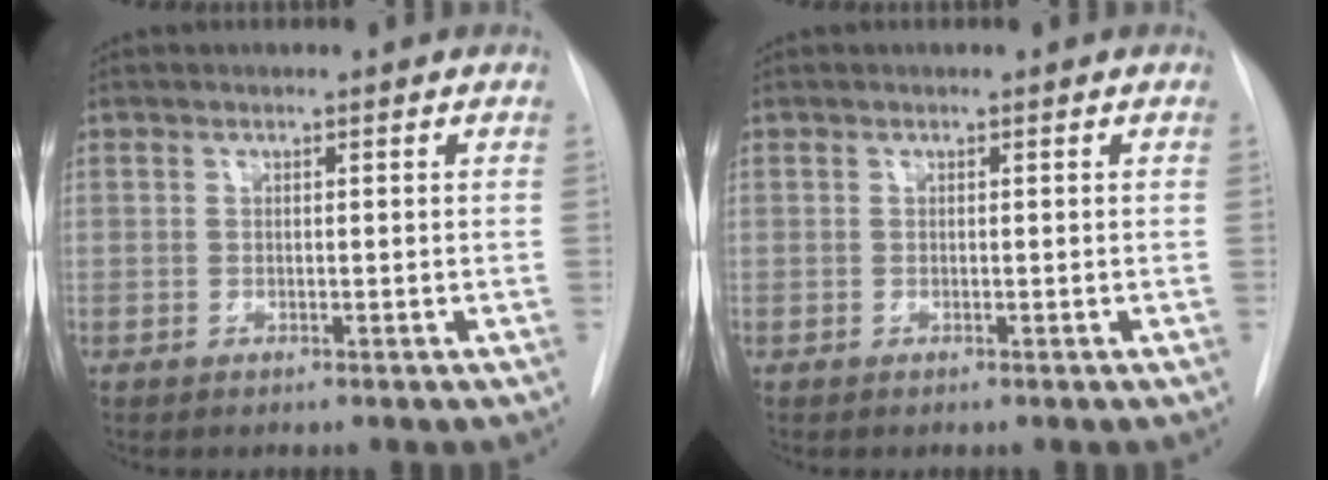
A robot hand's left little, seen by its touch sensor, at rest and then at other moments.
{"total": 0.0}